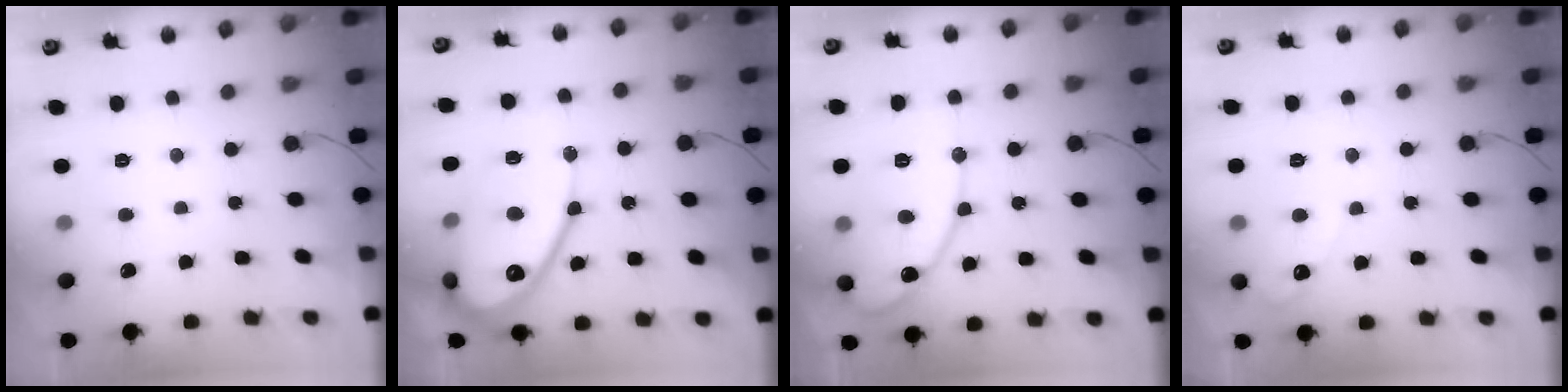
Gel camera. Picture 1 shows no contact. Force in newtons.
{"total": 18.6, "press": 18.5, "slide": 1.7}
{"total": 14.6, "press": 14.6, "slide": 1.1}
{"total": 3.1, "press": 3.0, "slide": 0.3}